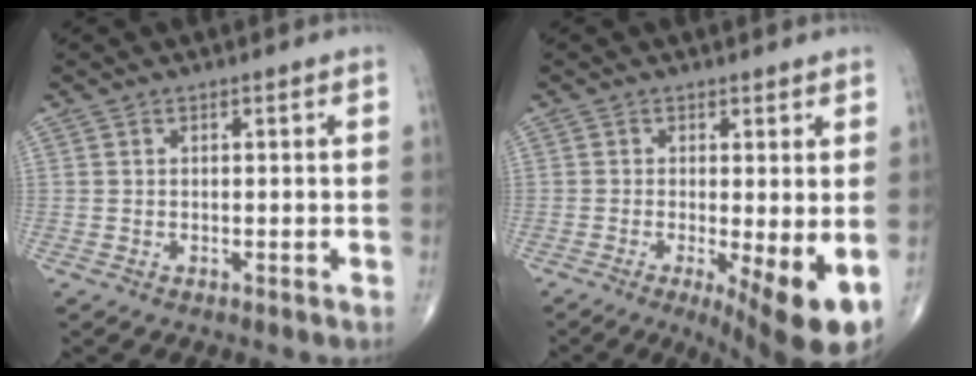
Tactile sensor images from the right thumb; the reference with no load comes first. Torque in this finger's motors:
{"motor_torque": [-0.24, 1.16, 0.32, 0.03, 0.07]}